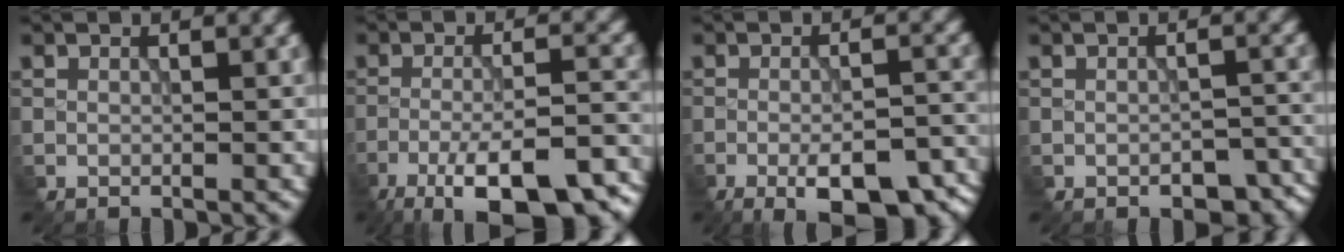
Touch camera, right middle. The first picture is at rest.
{"total": 11.9, "force": [-8.1, 3.4, 8.0], "torque": [-0.138, -0.015, -0.123]}
{"total": 8.8, "force": [-5.1, 3.1, 6.5], "torque": [-0.100, -0.007, -0.065]}
{"total": 5.3, "force": [-3.7, 2.6, 2.7], "torque": [-0.037, -0.007, -0.032]}